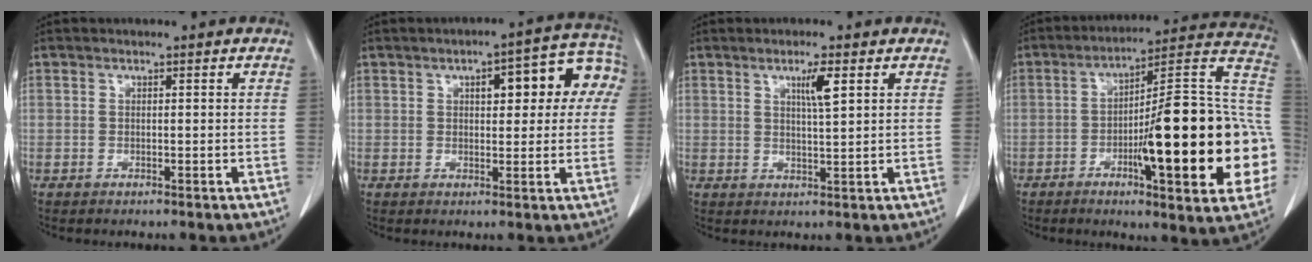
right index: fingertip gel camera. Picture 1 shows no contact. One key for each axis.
{"total": 10.9, "fx": 3.1, "fy": 3.8, "fz": 9.7, "tx": -0.111, "ty": 0.038, "tz": 0.033}
{"total": 3.7, "fx": 1.7, "fy": 0.0, "fz": 3.3, "tx": -0.058, "ty": -0.004, "tz": 0.029}
{"total": 25.9, "fx": -5.2, "fy": 4.1, "fz": 25.0, "tx": -0.278, "ty": 0.018, "tz": -0.073}